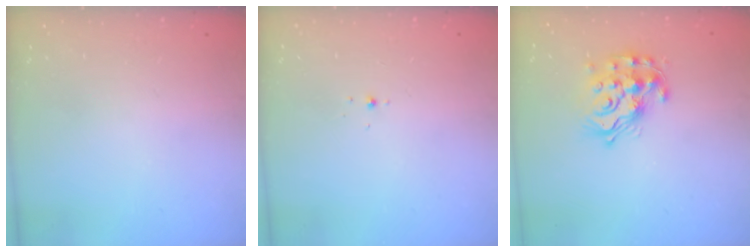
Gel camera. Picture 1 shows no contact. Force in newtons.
{"total": 3.0, "press": 2.9, "slide": 0.8}
{"total": 15.1, "press": 15.0, "slide": 1.3}